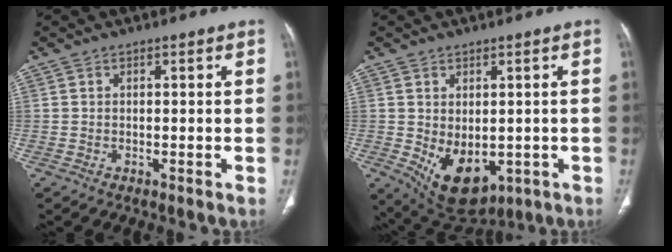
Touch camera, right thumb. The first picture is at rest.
{"total": 10.7, "force": [-2.1, 6.8, 8.1], "torque": [-0.109, -0.008, -0.002]}